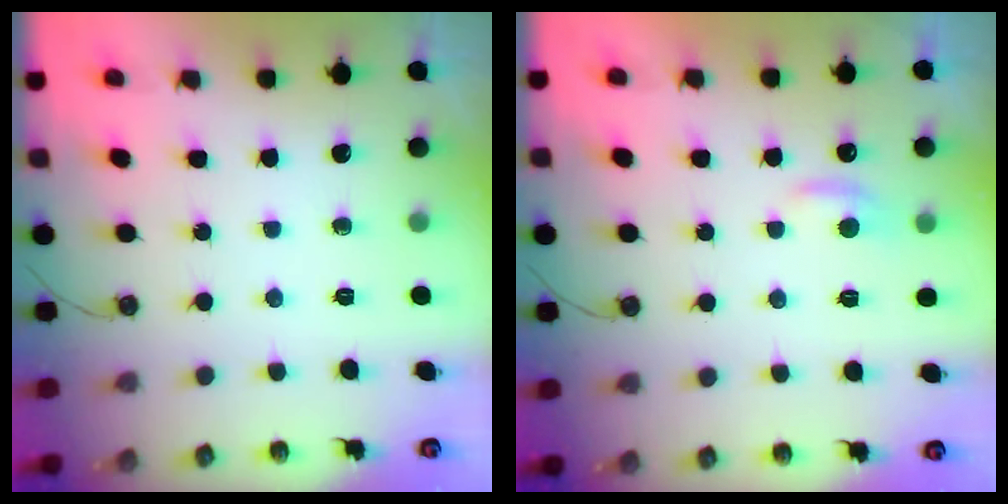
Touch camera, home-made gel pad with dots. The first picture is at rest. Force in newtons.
{"total": 0.9, "press": 0.8, "slide": 0.4}